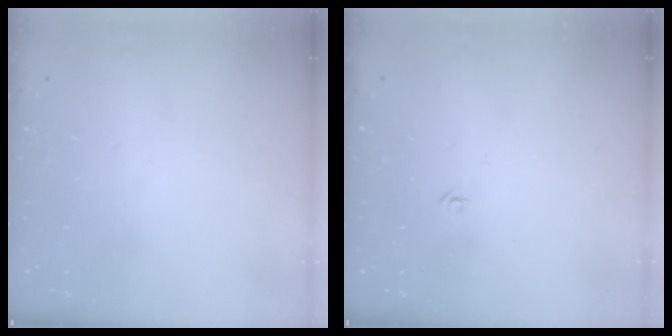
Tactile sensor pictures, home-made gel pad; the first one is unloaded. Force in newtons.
{"total": 3.2, "press": 3.2, "slide": 0.4}